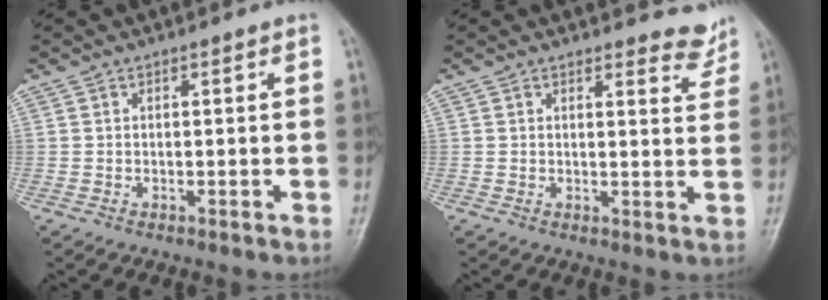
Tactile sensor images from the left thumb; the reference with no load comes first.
{"total": 4.4, "force": [4.2, 1.4, 0.6], "torque": [0.015, -0.035, 0.035]}